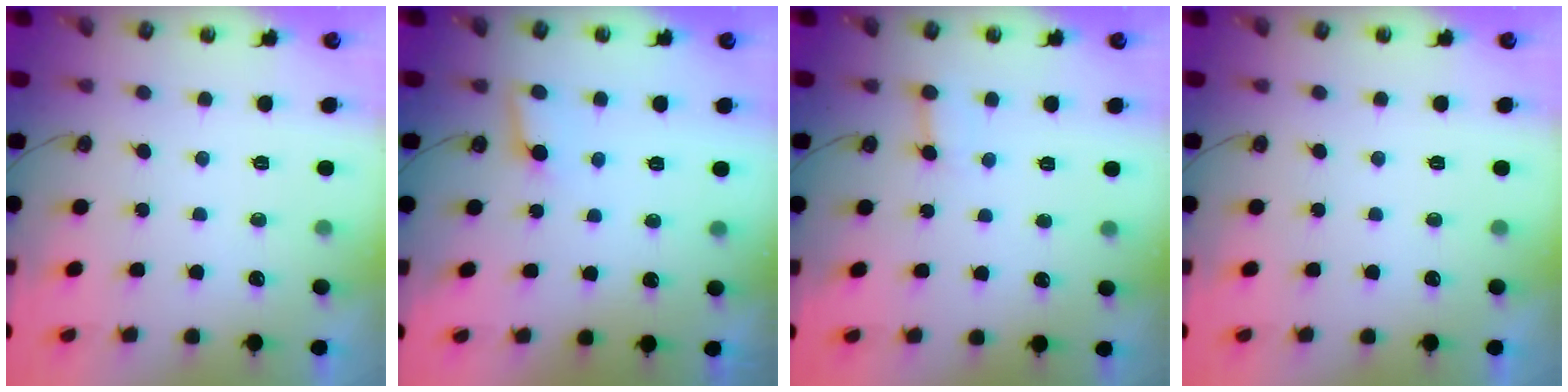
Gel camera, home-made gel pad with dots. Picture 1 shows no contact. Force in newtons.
{"total": 4.8, "press": 4.7, "slide": 1.0}
{"total": 2.5, "press": 2.5, "slide": 0.4}
{"total": 0.0}